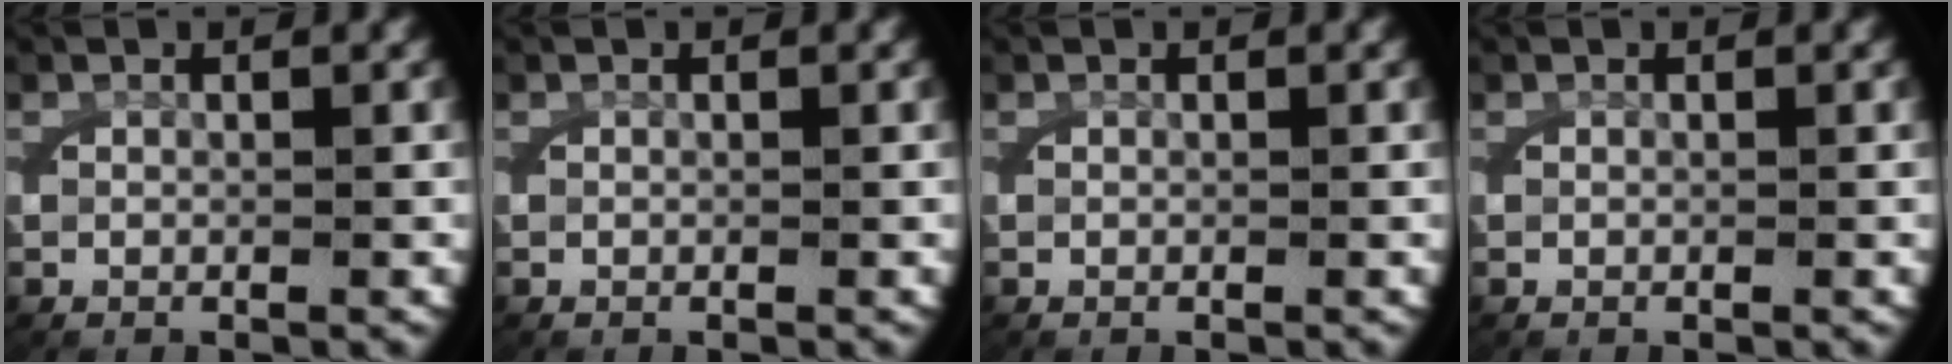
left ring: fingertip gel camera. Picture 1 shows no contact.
{"total": 0.0}
{"total": 0.0}
{"total": 0.0}